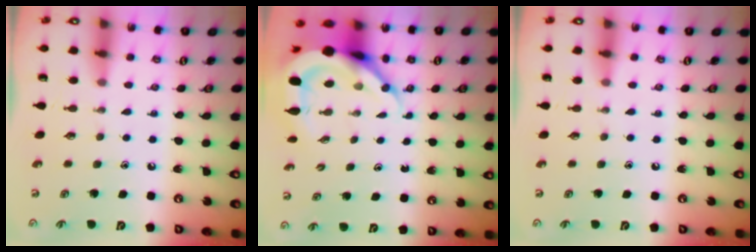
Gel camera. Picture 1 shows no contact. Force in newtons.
{"total": 9.9, "press": 9.9, "slide": 1.0}
{"total": 0.0}